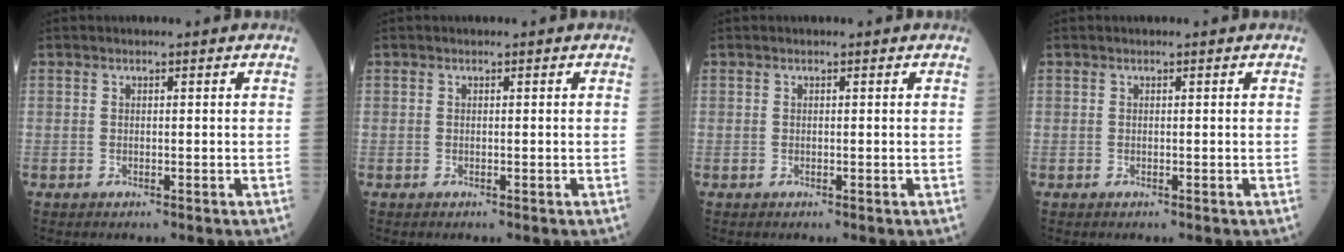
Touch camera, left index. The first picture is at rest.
{"total": 0.0}
{"total": 0.0}
{"total": 0.0}